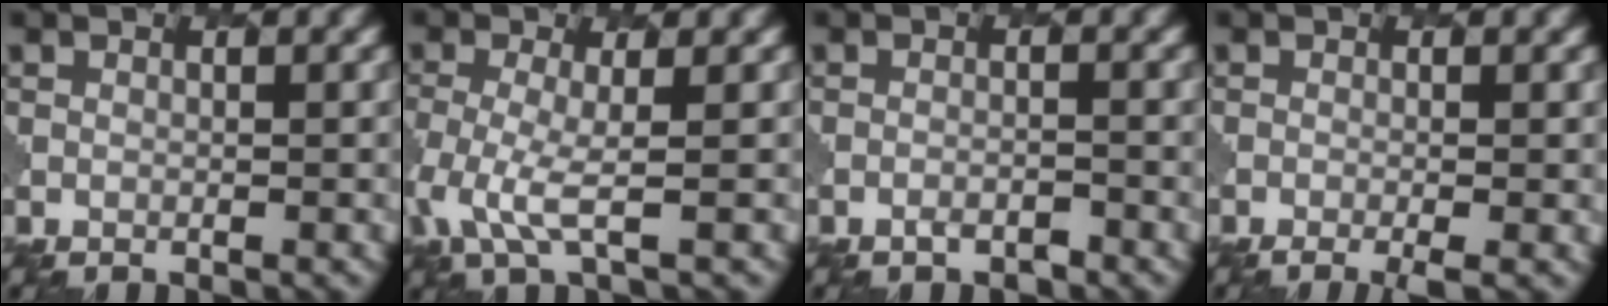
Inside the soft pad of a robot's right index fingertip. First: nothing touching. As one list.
[{"total": 3.5, "force": [-1.0, 1.1, 3.2], "torque": [-0.087, -0.014, -0.022]}, {"total": 1.0, "force": [-0.9, 0.3, 0.3], "torque": [-0.005, 0.002, -0.016]}, {"total": 2.5, "force": [-1.2, 0.6, 2.1], "torque": [-0.033, -0.005, -0.022]}]